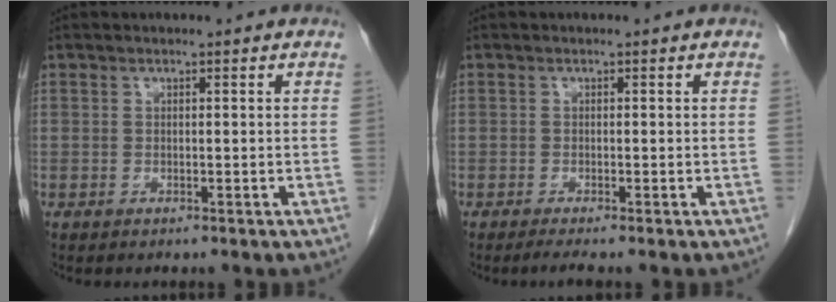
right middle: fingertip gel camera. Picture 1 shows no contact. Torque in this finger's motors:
{"motor_torque": [0.03, -0.02, 0.00, 0.00]}